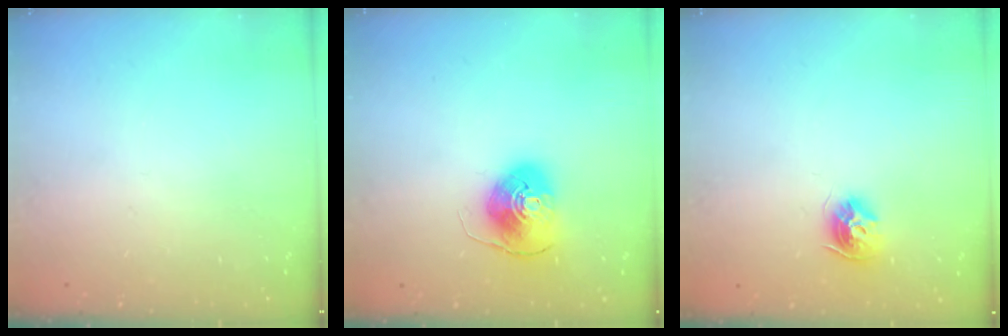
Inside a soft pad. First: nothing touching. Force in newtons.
{"total": 8.3, "press": 8.3, "slide": 0.5}
{"total": 9.5, "press": 9.5, "slide": 0.4}